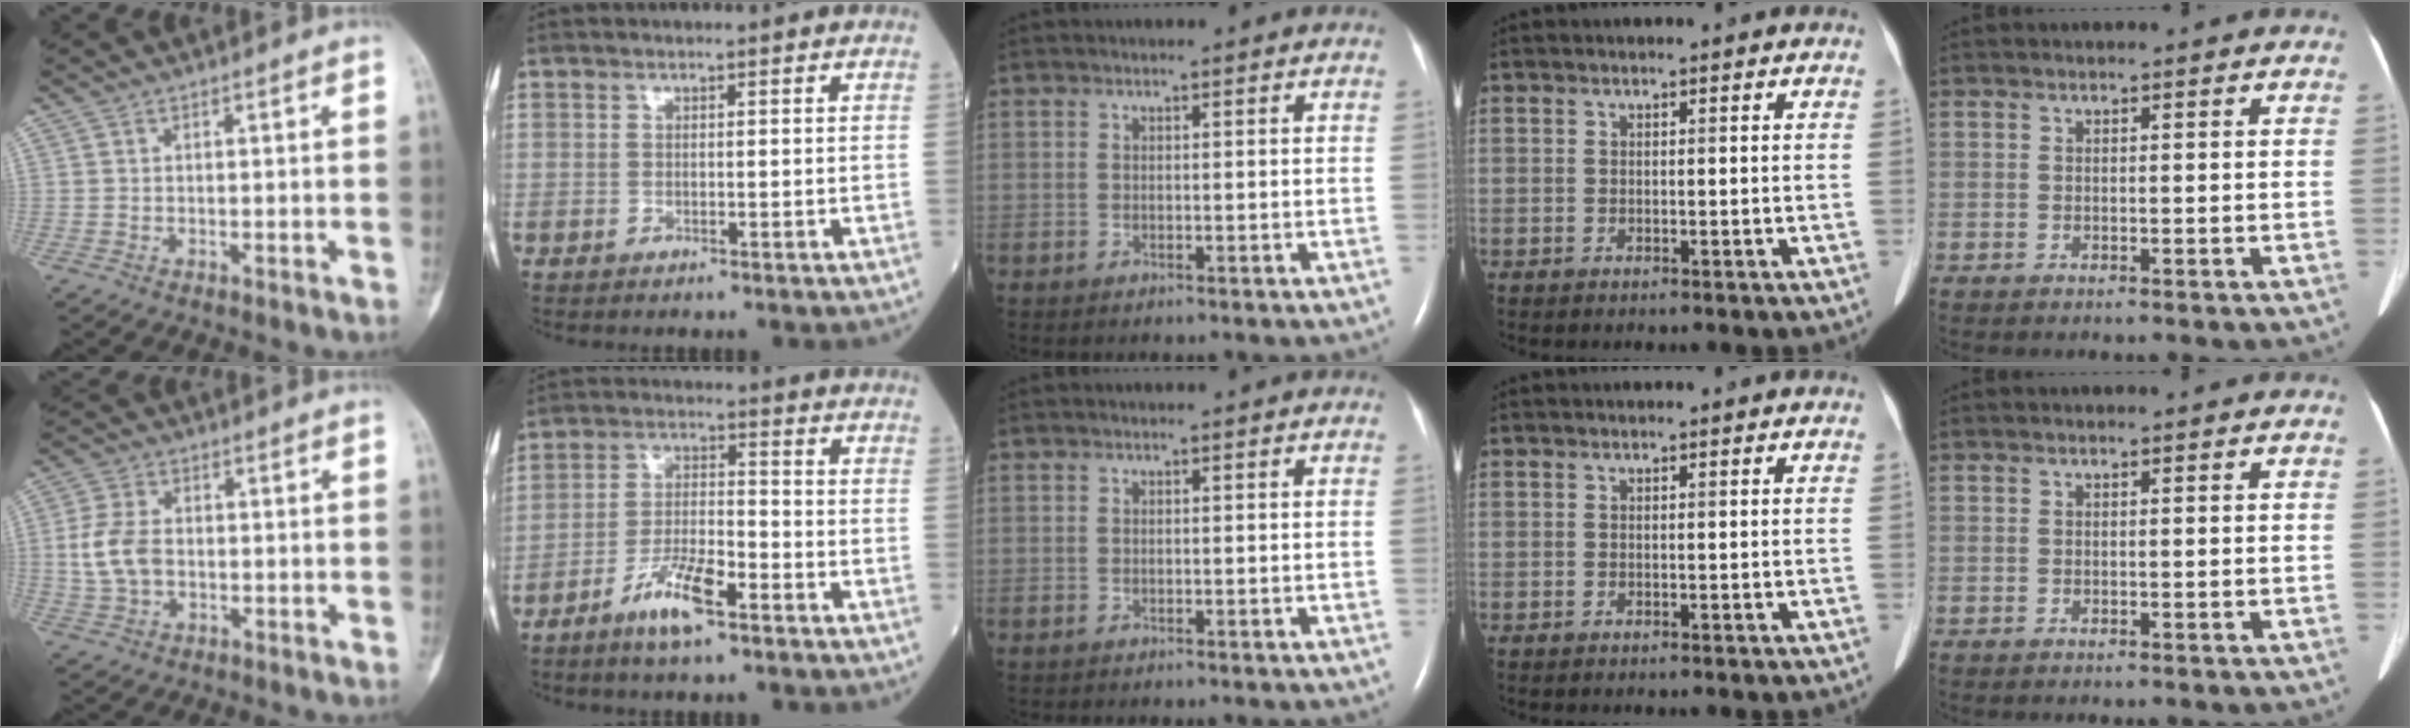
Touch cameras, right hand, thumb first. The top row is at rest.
{"thumb": {"total": 7.5, "force": [-0.2, 5.1, 5.6], "torque": [-0.114, 0.008, -0.004]}, "index": {"total": 8.0, "force": [-4.9, 1.5, 6.1], "torque": [-0.124, -0.003, -0.094]}}